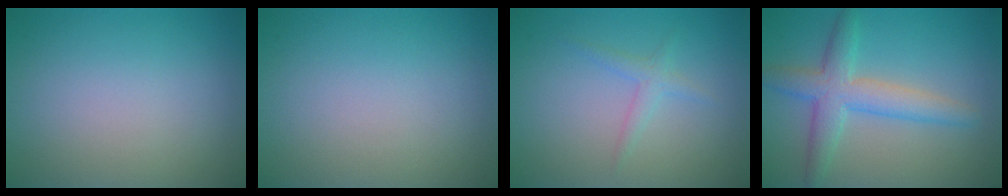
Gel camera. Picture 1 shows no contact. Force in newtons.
{"total": 0.0}
{"total": 1.4, "press": 1.4, "slide": 0.0}
{"total": 4.6, "press": 4.6, "slide": 0.1}